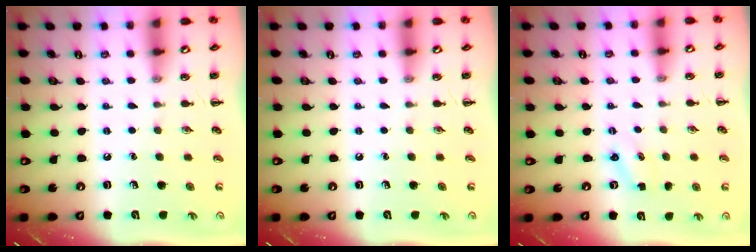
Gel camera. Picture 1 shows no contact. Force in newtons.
{"total": 0.0}
{"total": 1.3, "press": 1.2, "slide": 0.4}